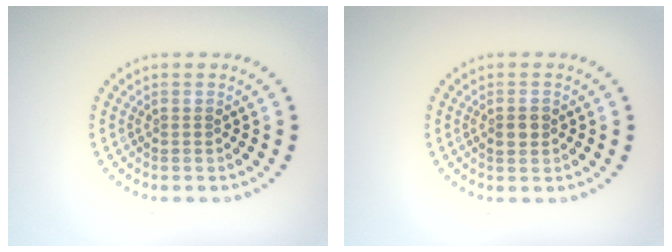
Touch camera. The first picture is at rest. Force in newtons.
{"total": 1.4, "press": 1.4, "slide": 0.1}